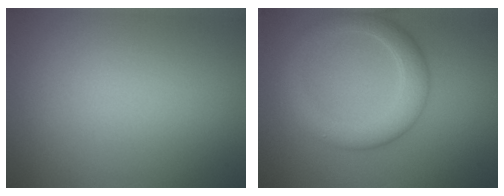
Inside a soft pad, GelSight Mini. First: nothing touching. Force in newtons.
{"total": 4.4, "press": 4.4, "slide": 0.4}